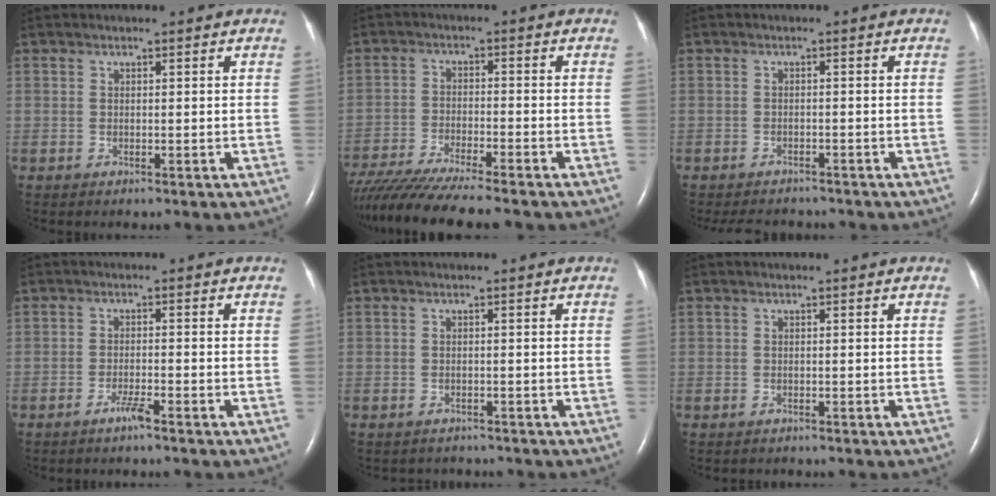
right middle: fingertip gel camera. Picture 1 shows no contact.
{"total": 14.9, "force": [-13.0, 0.5, 7.4], "torque": [-0.128, -0.032, -0.211]}
{"total": 6.8, "force": [-6.2, 2.0, 1.7], "torque": [-0.025, -0.008, -0.081]}
{"total": 2.4, "force": [-1.8, -0.2, 1.5], "torque": [-0.035, -0.003, -0.034]}
{"total": 2.6, "force": [-2.3, 1.1, 0.0], "torque": [-0.006, -0.002, -0.031]}
{"total": 0.9, "force": [-0.8, 0.3, 0.2], "torque": [-0.009, -0.002, -0.011]}